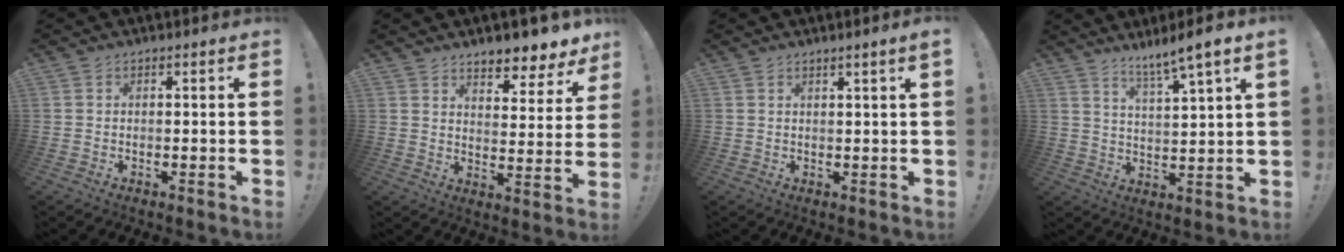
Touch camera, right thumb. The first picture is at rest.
{"total": 7.6, "force": [6.9, 2.3, 2.4], "torque": [-0.019, -0.068, 0.123]}
{"total": 2.1, "force": [1.3, -0.6, 1.5], "torque": [-0.022, -0.007, 0.019]}
{"total": 7.6, "force": [6.1, -1.0, 4.4], "torque": [-0.070, -0.046, 0.096]}